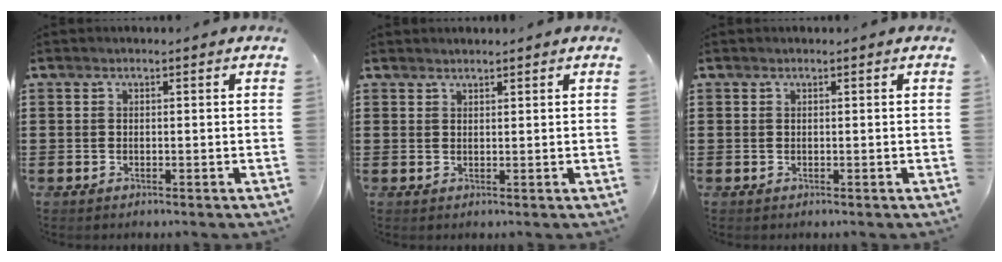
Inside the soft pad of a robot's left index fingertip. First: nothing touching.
{"total": 1.1, "force": [1.1, 0.1, 0.0], "torque": [-0.001, 0.000, 0.022]}
{"total": 0.0}